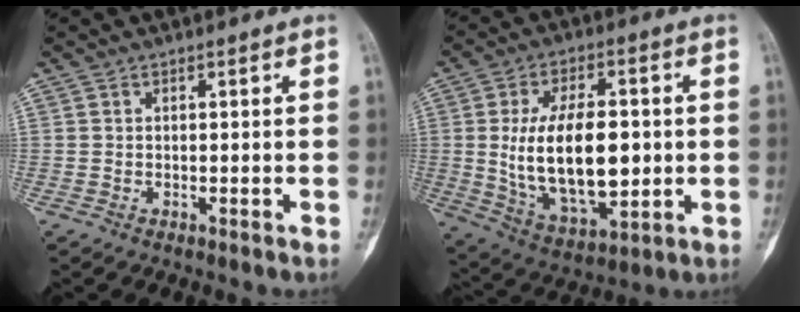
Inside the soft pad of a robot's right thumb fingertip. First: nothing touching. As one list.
[{"total": 18.6, "force": [0.2, 9.8, 15.8], "torque": [-0.258, -0.004, 0.021]}]